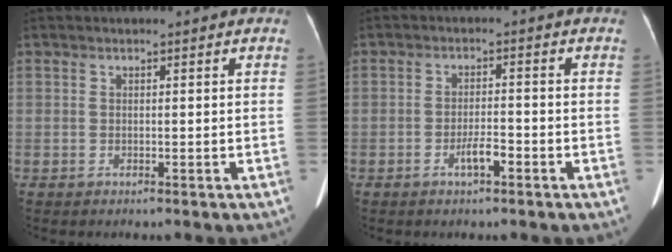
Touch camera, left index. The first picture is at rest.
{"total": 2.9, "force": [-1.8, 0.6, 2.2], "torque": [-0.042, -0.002, -0.031]}